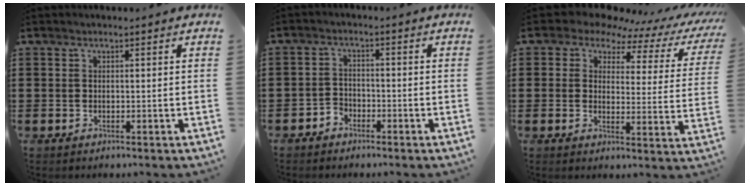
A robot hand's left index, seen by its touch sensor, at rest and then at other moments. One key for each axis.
{"total": 2.3, "fx": -2.1, "fy": 1.0, "fz": 0.0, "tx": -0.010, "ty": 0.003, "tz": -0.046}
{"total": 4.8, "fx": 3.6, "fy": 2.4, "fz": 2.0, "tx": -0.056, "ty": -0.019, "tz": 0.056}